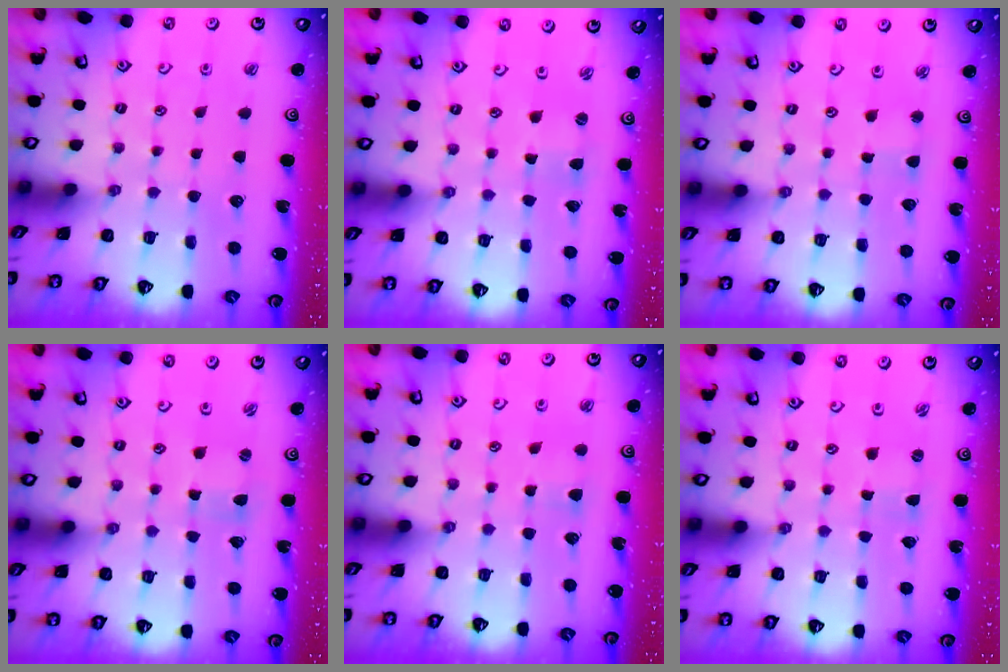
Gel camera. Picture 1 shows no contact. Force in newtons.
{"total": 1.0, "press": 1.0, "slide": 0.1}
{"total": 2.4, "press": 2.4, "slide": 0.3}
{"total": 0.7, "press": 0.7, "slide": 0.2}
{"total": 3.7, "press": 3.6, "slide": 0.4}
{"total": 0.0}